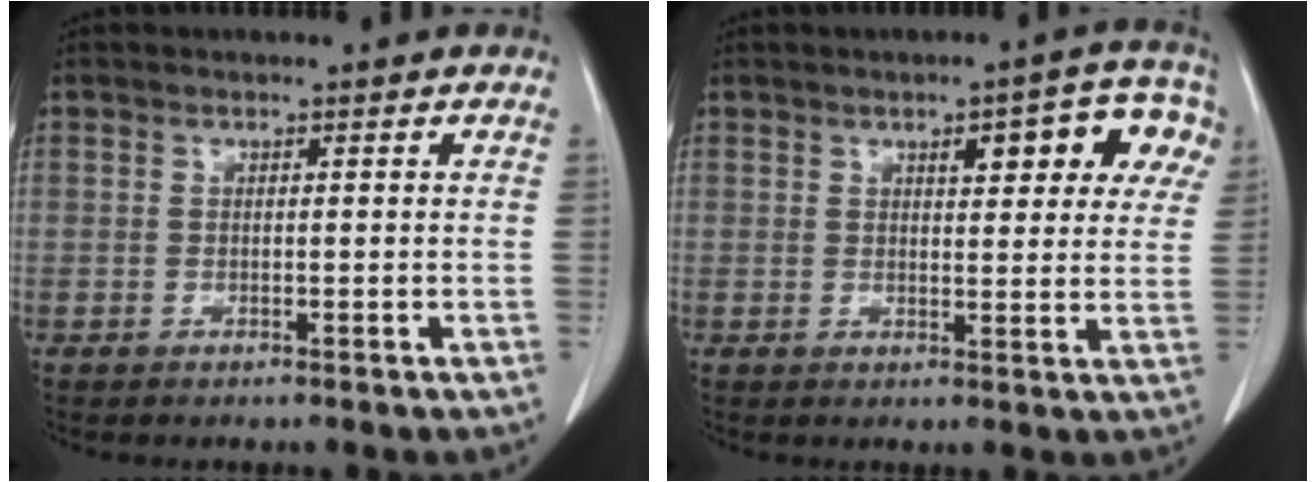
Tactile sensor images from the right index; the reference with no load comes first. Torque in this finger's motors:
{"motor_torque": [0.42, 0.40, 0.14, 0.04]}